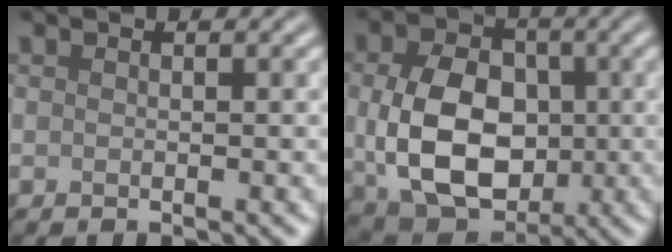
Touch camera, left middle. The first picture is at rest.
{"total": 10.1, "force": [-0.3, 7.2, 7.0], "torque": [-0.145, -0.014, 0.000]}